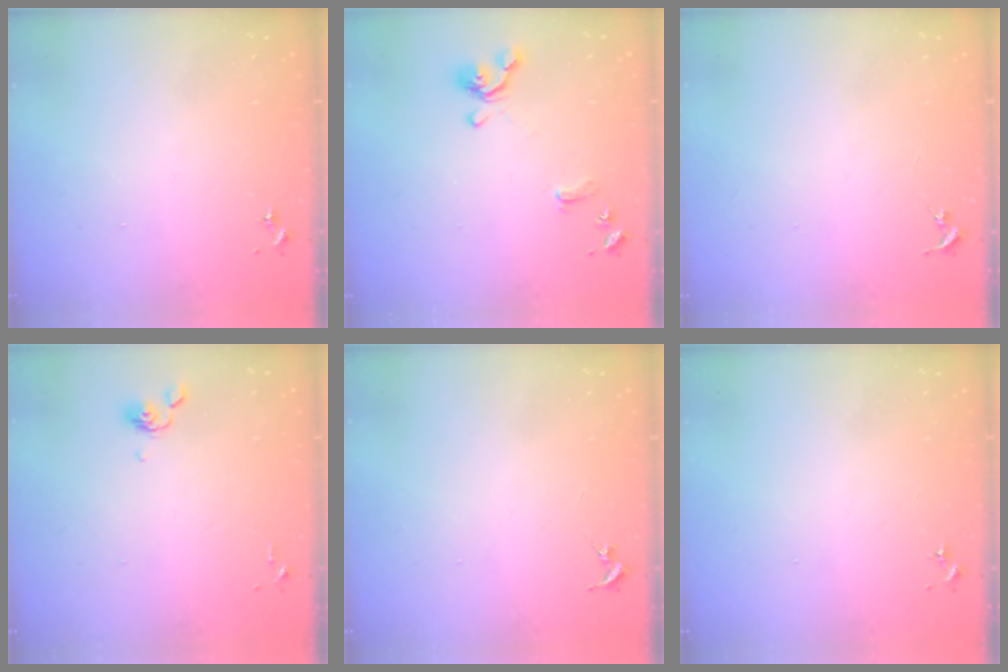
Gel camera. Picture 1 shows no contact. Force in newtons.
{"total": 11.3, "press": 11.2, "slide": 1.3}
{"total": 0.0}
{"total": 5.6, "press": 5.5, "slide": 1.4}
{"total": 0.0}
{"total": 0.0}